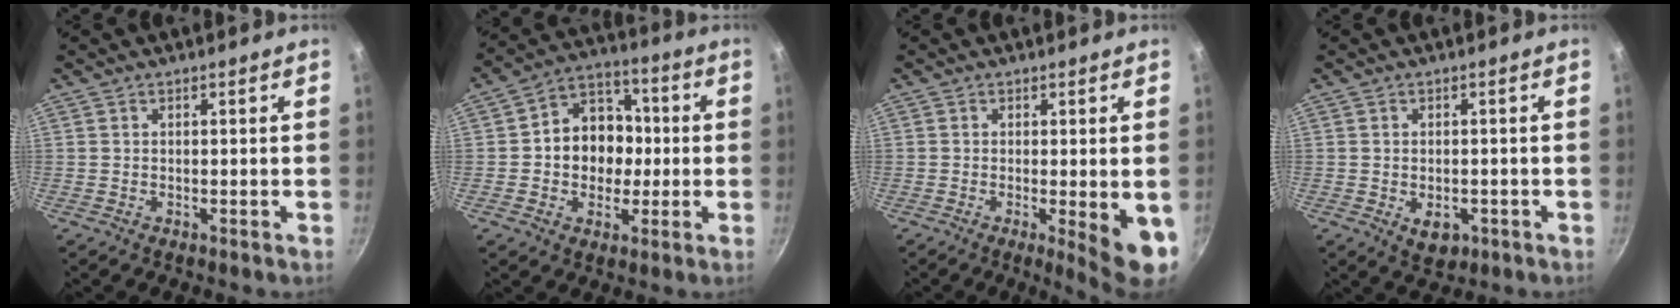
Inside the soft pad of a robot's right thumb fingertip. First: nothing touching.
{"total": 12.1, "force": [-0.4, 10.1, 6.7], "torque": [-0.053, 0.026, -0.023]}
{"total": 8.1, "force": [-1.7, 1.6, 7.7], "torque": [-0.092, -0.010, -0.016]}
{"total": 4.4, "force": [-1.5, 3.0, 2.9], "torque": [-0.034, 0.002, -0.012]}